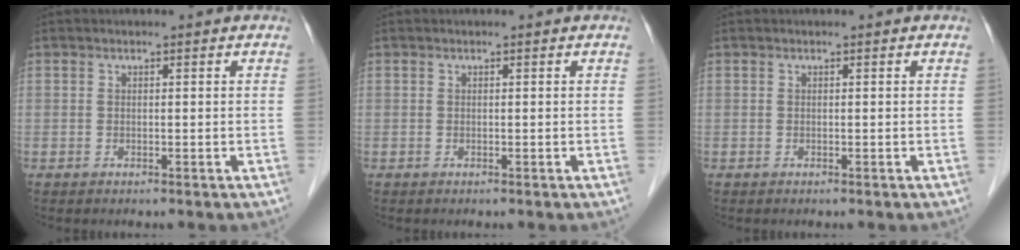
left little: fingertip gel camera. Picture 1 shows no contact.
{"total": 0.0}
{"total": 0.0}